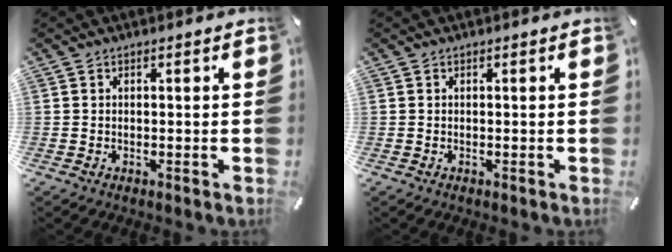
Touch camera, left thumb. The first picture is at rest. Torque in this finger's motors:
{"motor_torque": [-0.37, -0.37, -0.02, 0.02, 0.00]}